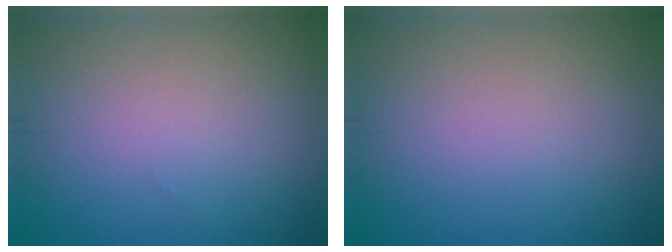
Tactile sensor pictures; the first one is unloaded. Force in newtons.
{"total": 0.0}